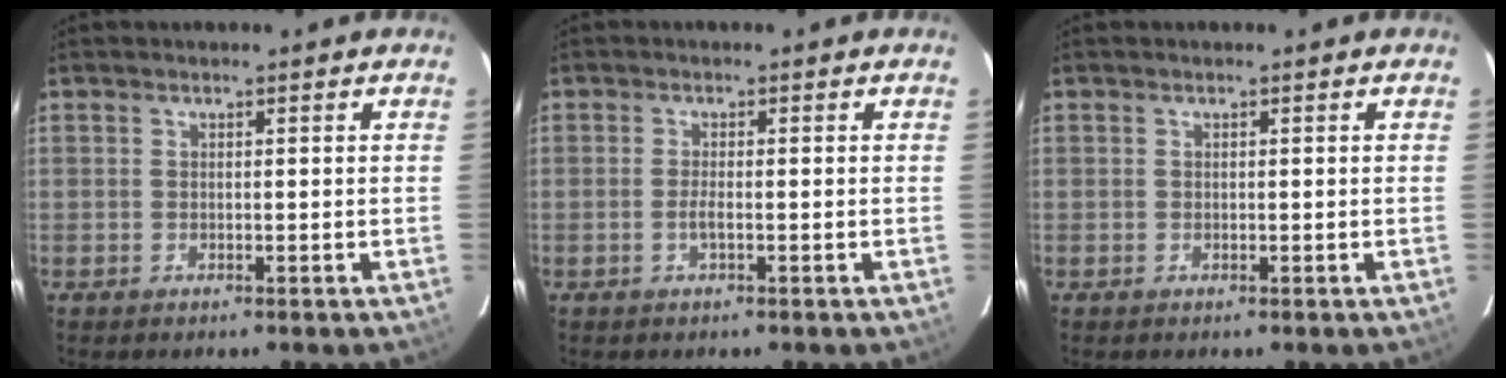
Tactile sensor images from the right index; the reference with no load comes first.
{"total": 1.3, "force": [-0.5, 0.1, 1.2], "torque": [-0.023, -0.002, -0.010]}
{"total": 0.0}